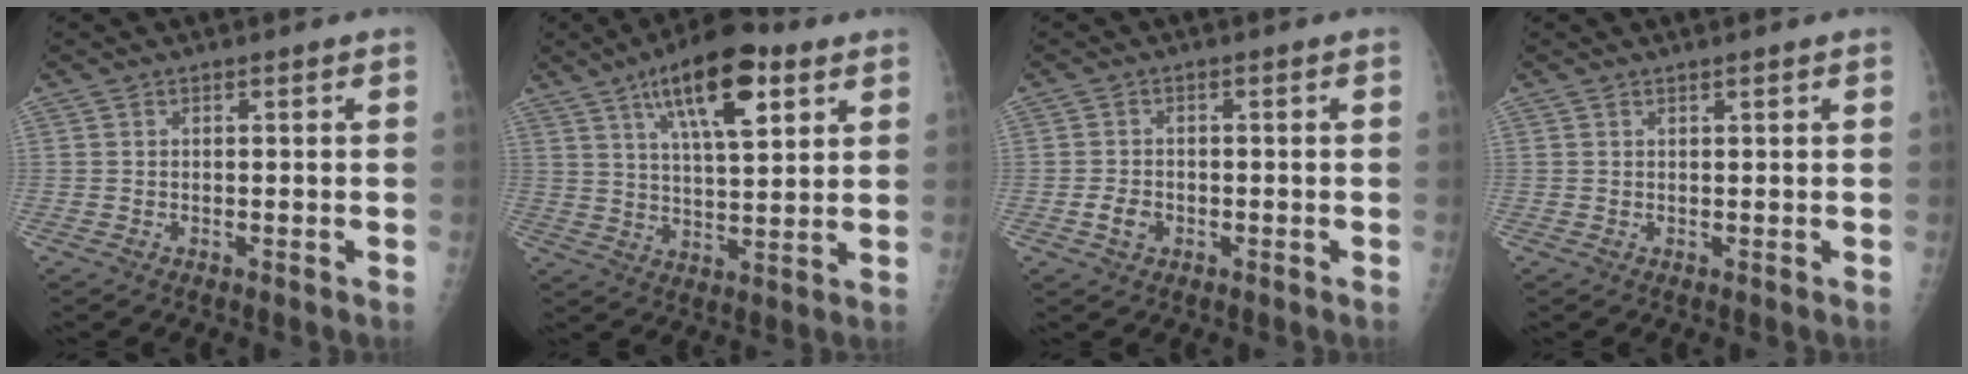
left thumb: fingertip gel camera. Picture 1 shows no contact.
{"total": 15.5, "force": [7.7, 5.6, 12.3], "torque": [-0.173, -0.021, 0.123]}
{"total": 2.9, "force": [-1.0, 2.2, 1.6], "torque": [-0.023, 0.005, -0.017]}
{"total": 0.6, "force": [0.4, 0.1, 0.5], "torque": [-0.006, -0.001, 0.008]}